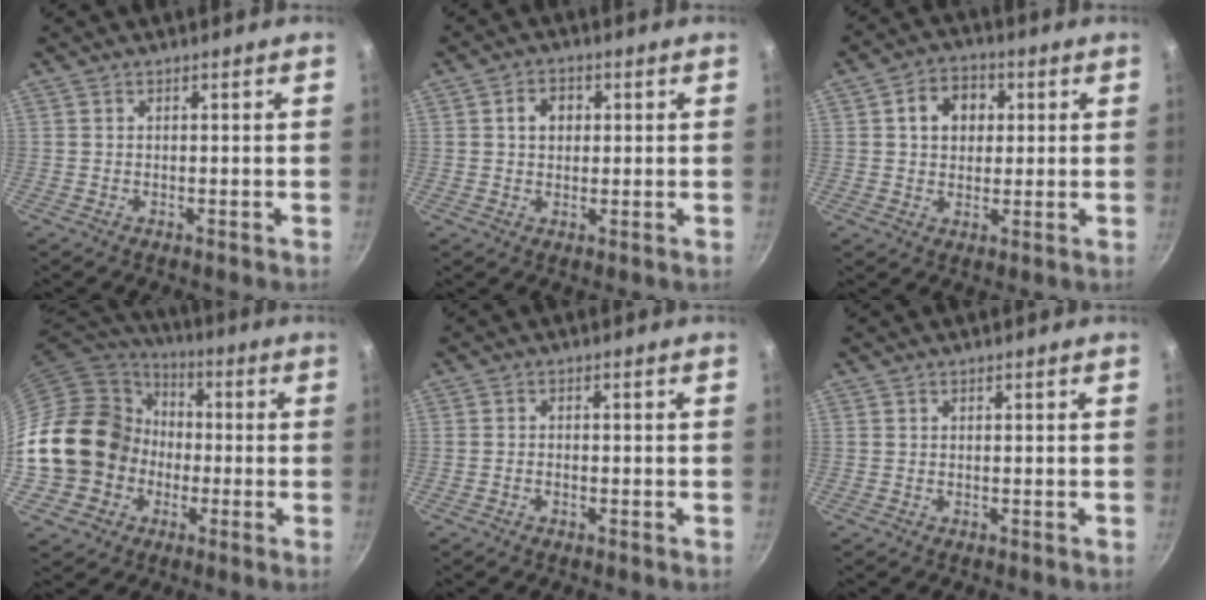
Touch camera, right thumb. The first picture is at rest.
{"total": 4.0, "force": [0.8, 3.2, 2.3], "torque": [-0.019, 0.006, 0.011]}
{"total": 7.5, "force": [1.8, 5.9, 4.3], "torque": [-0.040, 0.007, 0.021]}
{"total": 20.5, "force": [-2.9, 17.9, 9.6], "torque": [-0.156, 0.054, -0.041]}
{"total": 1.0, "force": [-0.6, 0.6, 0.5], "torque": [-0.017, 0.007, -0.015]}
{"total": 0.0}